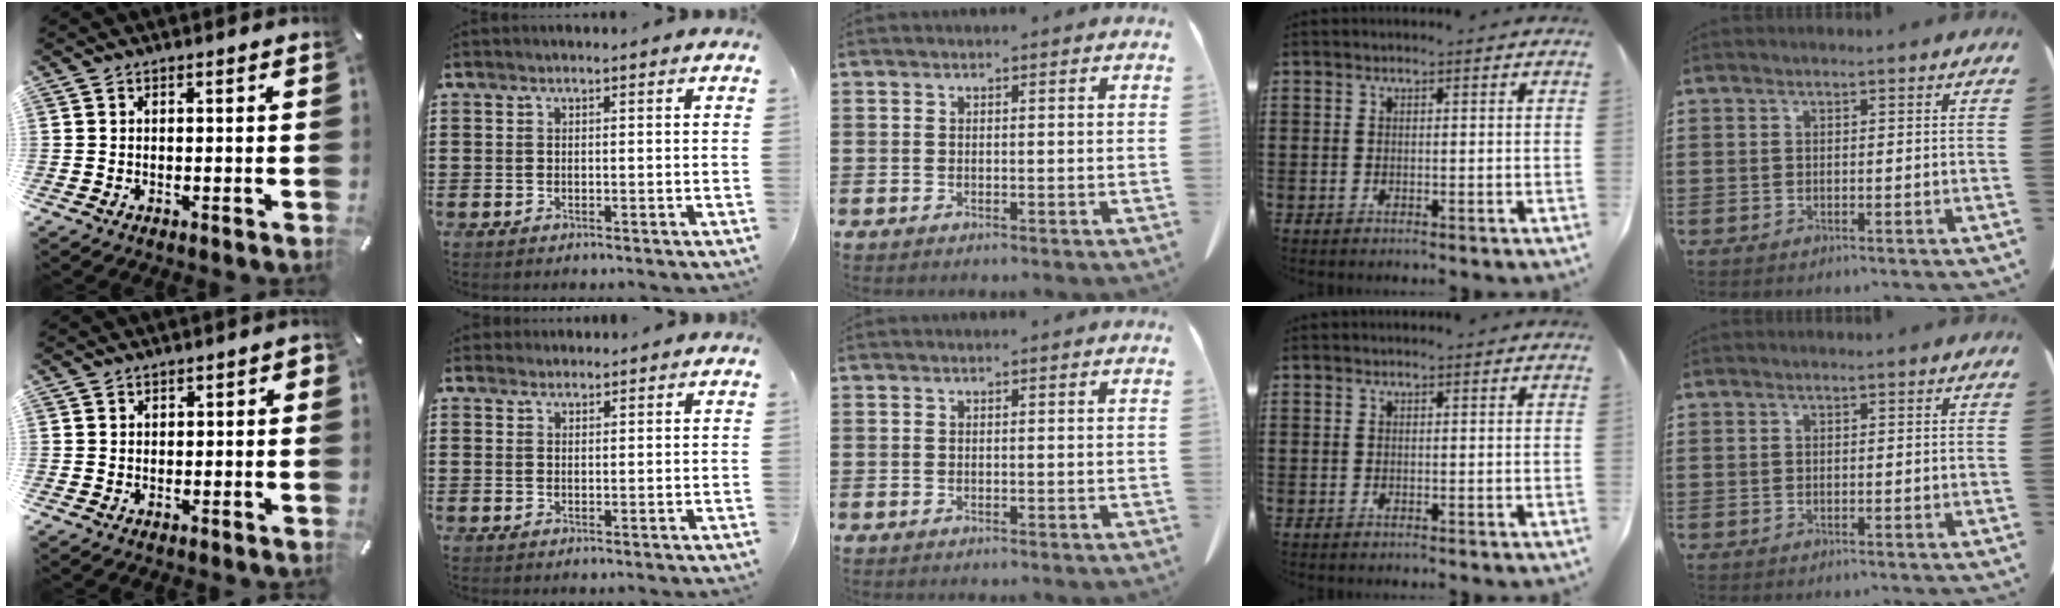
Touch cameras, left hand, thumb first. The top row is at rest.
{"thumb": {"total": 1.0, "force": [-0.2, 0.9, 0.4], "torque": [-0.007, 0.004, -0.005]}, "index": {"total": 1.5, "force": [1.4, 0.6, 0.0], "torque": [-0.003, 0.004, 0.027]}}